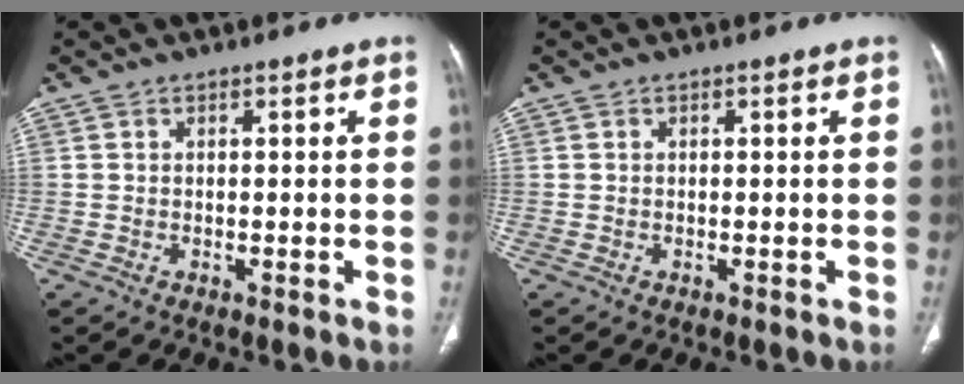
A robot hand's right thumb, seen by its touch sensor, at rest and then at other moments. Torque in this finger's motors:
{"motor_torque": [0.61, 0.61, 0.16, -0.17, 0.02]}